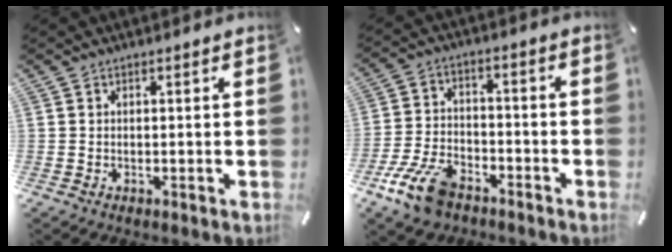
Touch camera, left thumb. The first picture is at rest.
{"total": 11.6, "force": [-7.4, 6.1, 6.6], "torque": [-0.129, 0.041, -0.135]}